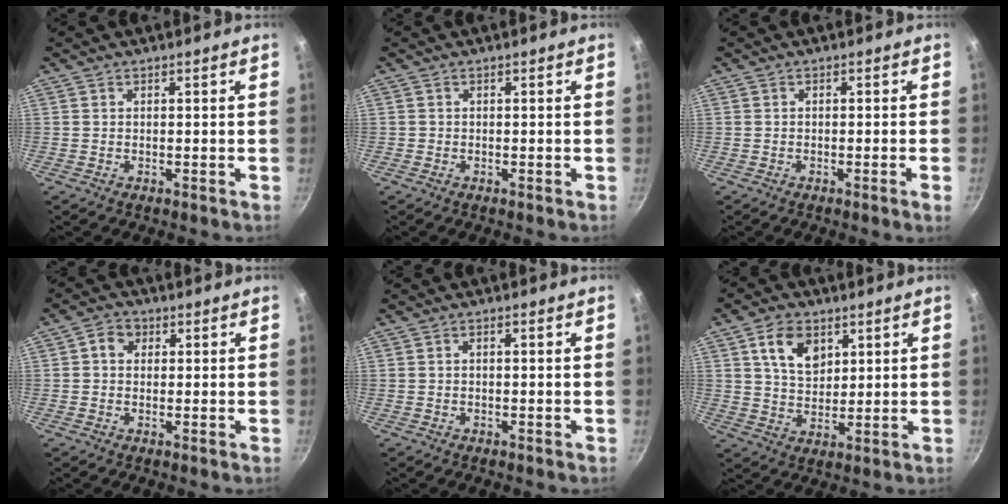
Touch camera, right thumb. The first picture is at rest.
{"total": 0.0}
{"total": 1.6, "force": [-0.7, -0.3, 1.4], "torque": [-0.031, 0.002, -0.010]}
{"total": 3.6, "force": [0.9, 3.1, 1.6], "torque": [-0.011, 0.002, 0.006]}
{"total": 0.9, "force": [-0.1, 0.4, 0.8], "torque": [-0.021, 0.008, -0.001]}
{"total": 8.6, "force": [3.7, 5.9, 5.1], "torque": [-0.067, -0.014, 0.069]}